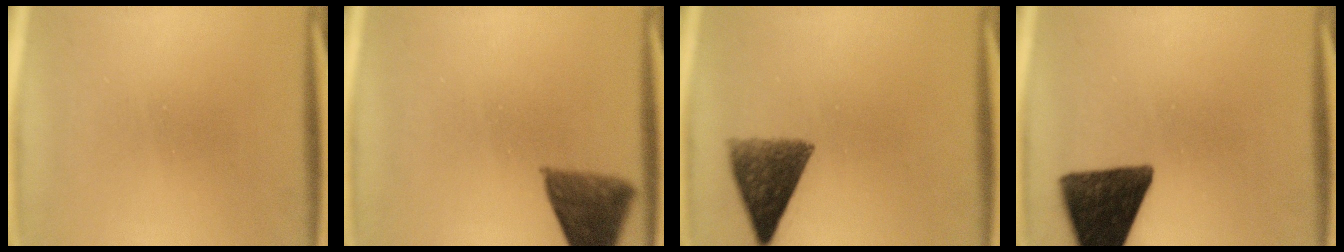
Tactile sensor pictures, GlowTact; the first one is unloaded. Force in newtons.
{"total": 8.1}
{"total": 9.0}
{"total": 14.4}